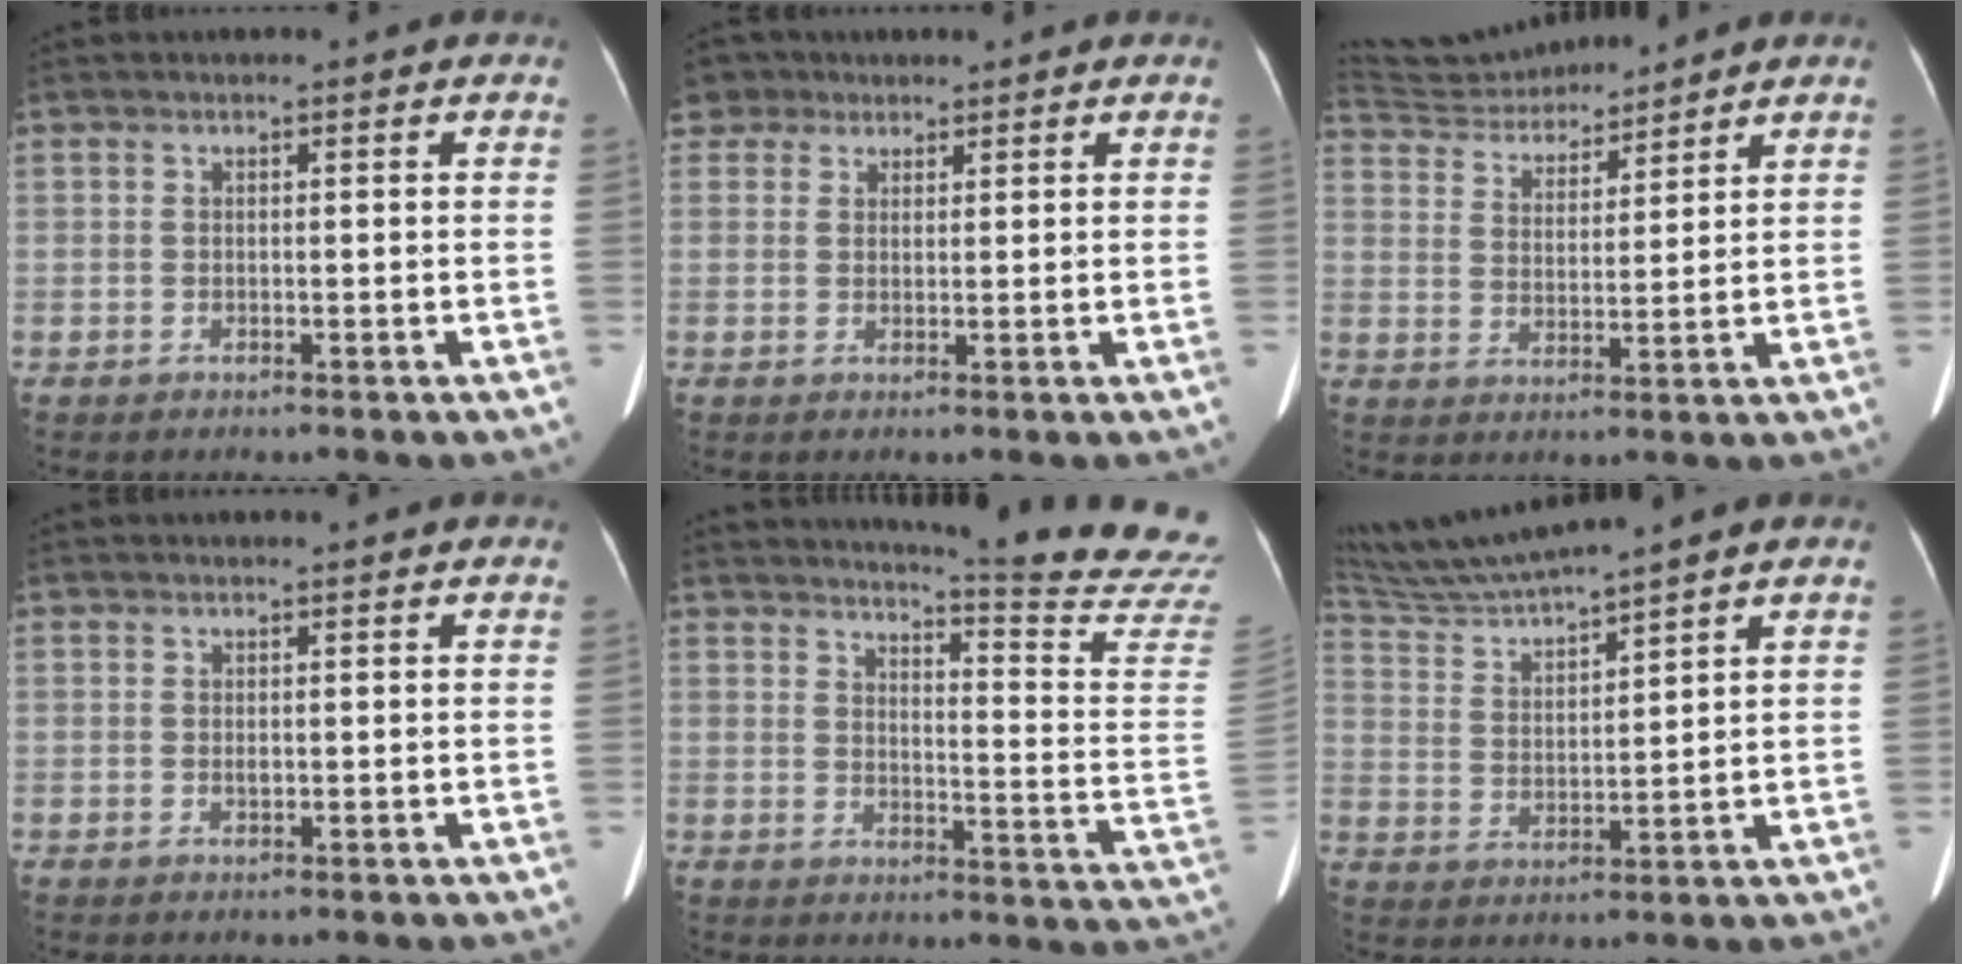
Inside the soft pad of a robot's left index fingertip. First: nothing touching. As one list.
[{"total": 3.7, "force": [2.4, 2.8, 0.0], "torque": [-0.001, 0.021, 0.043]}, {"total": 10.9, "force": [10.6, 1.7, 2.1], "torque": [-0.043, 0.024, 0.197]}, {"total": 0.7, "force": [0.4, 0.3, 0.5], "torque": [-0.014, 0.005, 0.006]}, {"total": 21.3, "force": [20.3, -1.4, 6.3], "torque": [-0.094, -0.152, 0.222]}, {"total": 8.9, "force": [8.4, -1.5, 2.6], "torque": [-0.066, 0.010, 0.175]}]